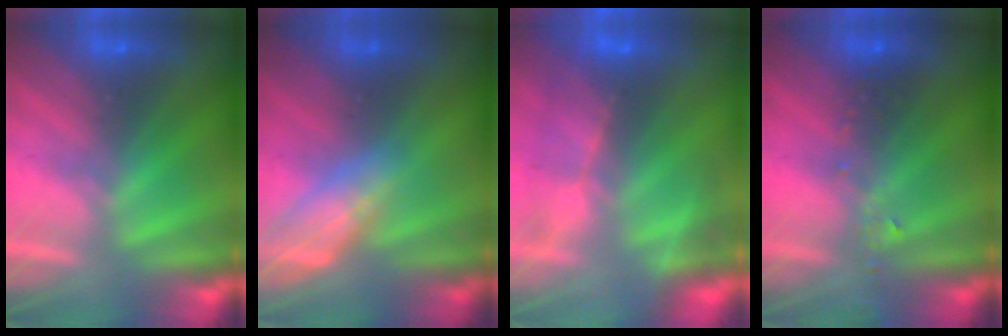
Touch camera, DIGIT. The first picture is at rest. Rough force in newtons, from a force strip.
{"total": 2.5}
{"total": 7.9}
{"total": 2.4}